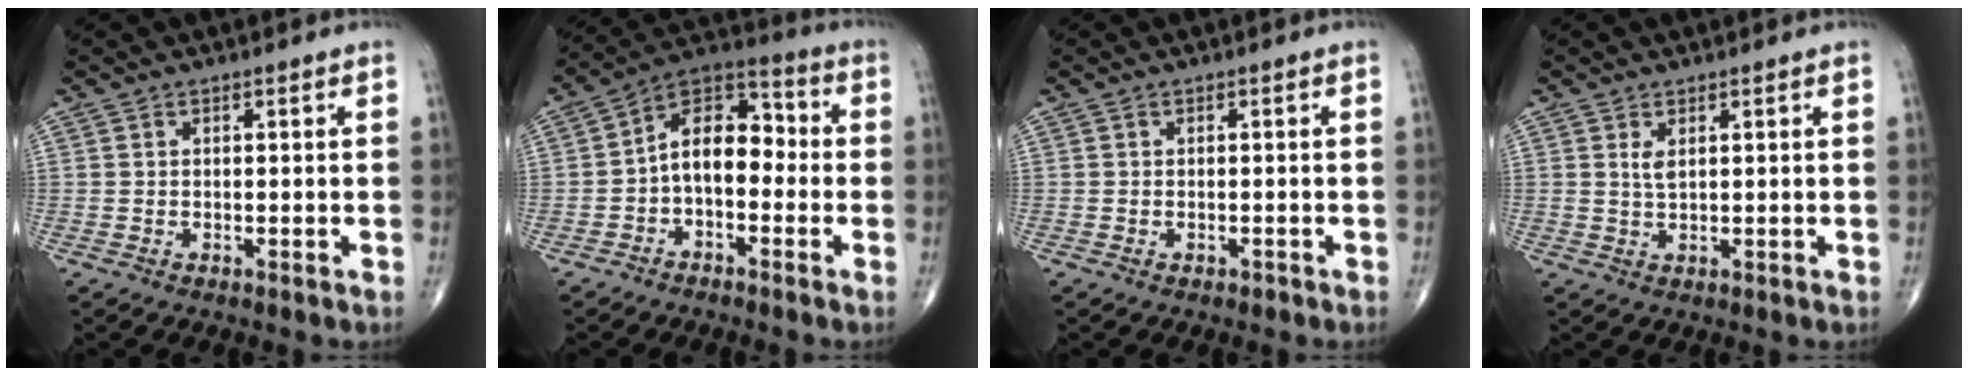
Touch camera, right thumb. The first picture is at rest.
{"total": 10.9, "force": [-1.6, 6.8, 8.4], "torque": [-0.105, 0.045, -0.045]}
{"total": 0.6, "force": [-0.4, 0.4, 0.2], "torque": [-0.002, 0.006, -0.005]}
{"total": 1.9, "force": [0.8, 0.7, 1.5], "torque": [-0.030, -0.005, 0.020]}